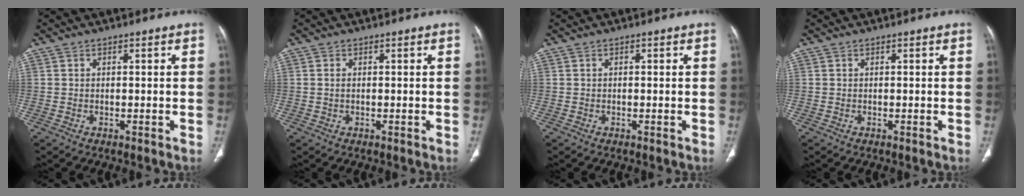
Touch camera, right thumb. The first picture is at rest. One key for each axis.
{"total": 0.7, "fx": 0.1, "fy": 0.4, "fz": 0.5, "tx": -0.013, "ty": 0.005, "tz": 0.002}
{"total": 0.0}
{"total": 0.0}